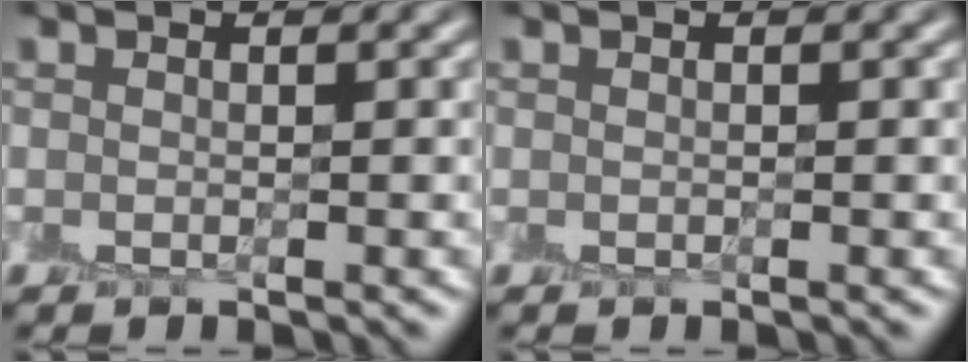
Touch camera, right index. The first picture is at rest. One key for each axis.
{"total": 0.0}